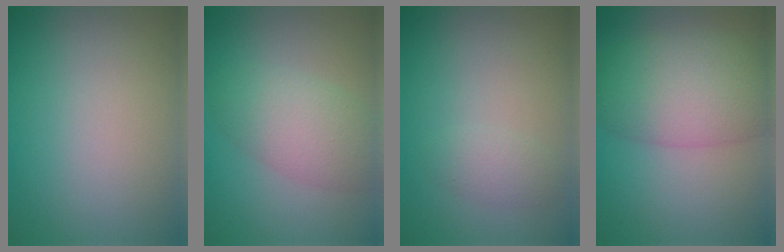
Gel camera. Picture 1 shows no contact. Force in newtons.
{"total": 4.6, "press": 4.6, "slide": 0.1}
{"total": 1.5, "press": 1.5, "slide": 0.0}
{"total": 7.8, "press": 7.8, "slide": 0.2}